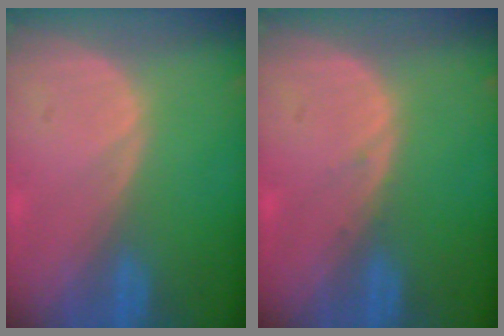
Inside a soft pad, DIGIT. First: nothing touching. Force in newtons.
{"total": 0.6, "press": 0.3, "slide": 0.5}